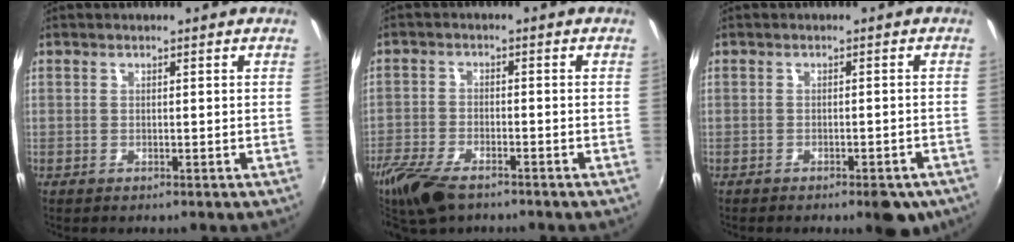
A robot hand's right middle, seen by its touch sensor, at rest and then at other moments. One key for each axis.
{"total": 10.1, "fx": -7.4, "fy": 3.7, "fz": 5.8, "tx": -0.150, "ty": -0.029, "tz": -0.141}
{"total": 6.1, "fx": -4.4, "fy": 2.1, "fz": 3.6, "tx": -0.050, "ty": -0.002, "tz": -0.045}